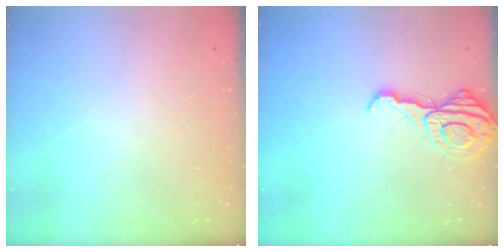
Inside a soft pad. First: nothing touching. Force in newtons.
{"total": 11.1, "press": 11.1, "slide": 1.2}